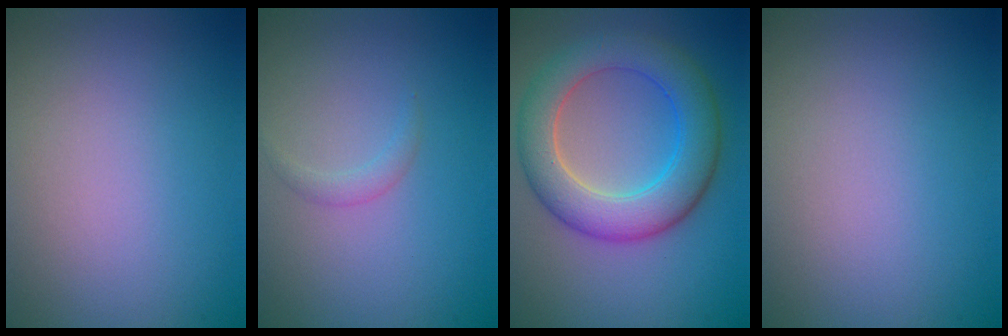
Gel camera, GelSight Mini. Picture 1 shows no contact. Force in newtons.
{"total": 0.9, "press": 0.9, "slide": 0.1}
{"total": 6.8, "press": 6.8, "slide": 0.2}
{"total": 0.0}